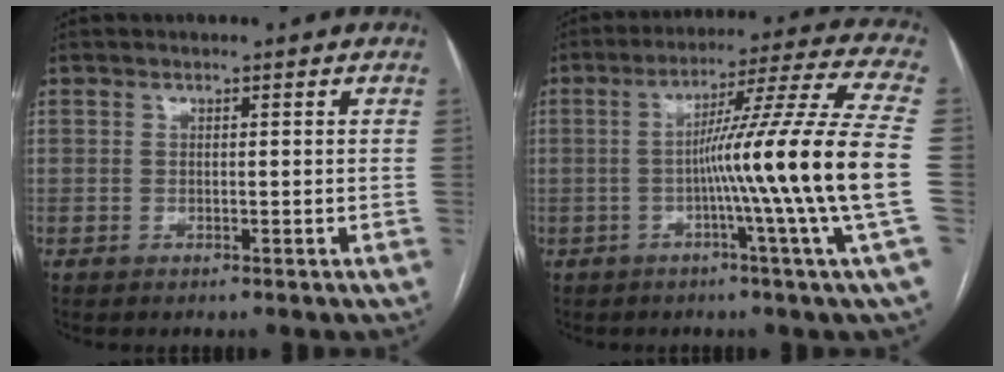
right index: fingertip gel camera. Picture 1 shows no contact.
{"total": 18.5, "force": [-2.8, -3.3, 18.0], "torque": [-0.270, -0.007, -0.063]}